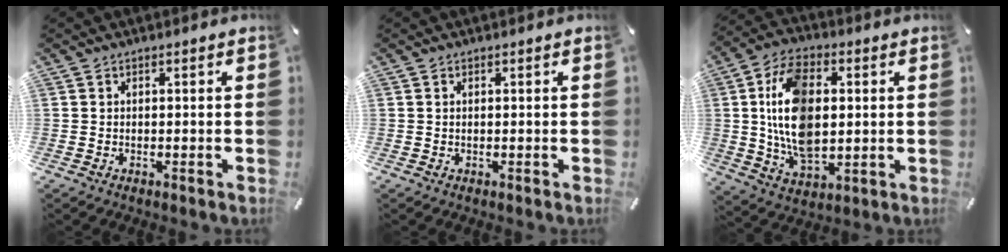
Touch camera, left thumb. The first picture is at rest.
{"total": 0.0}
{"total": 16.8, "force": [1.6, 10.3, 13.1], "torque": [-0.291, -0.001, 0.026]}